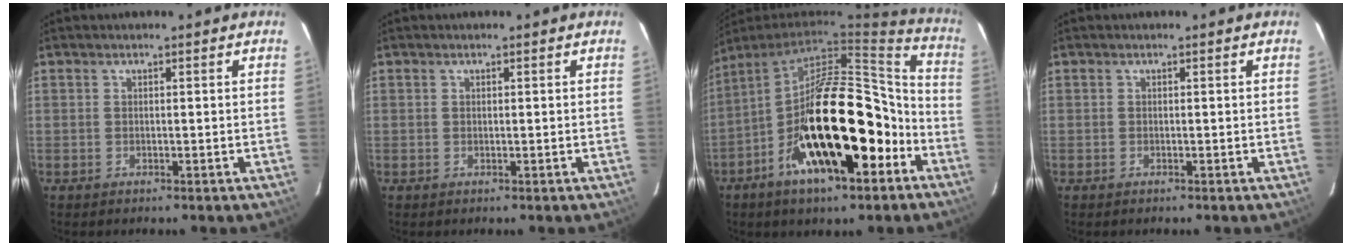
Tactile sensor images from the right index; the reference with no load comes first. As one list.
[{"total": 0.0}, {"total": 24.9, "force": [-10.2, 9.7, 20.5], "torque": [-0.332, -0.003, -0.167]}, {"total": 0.0}]